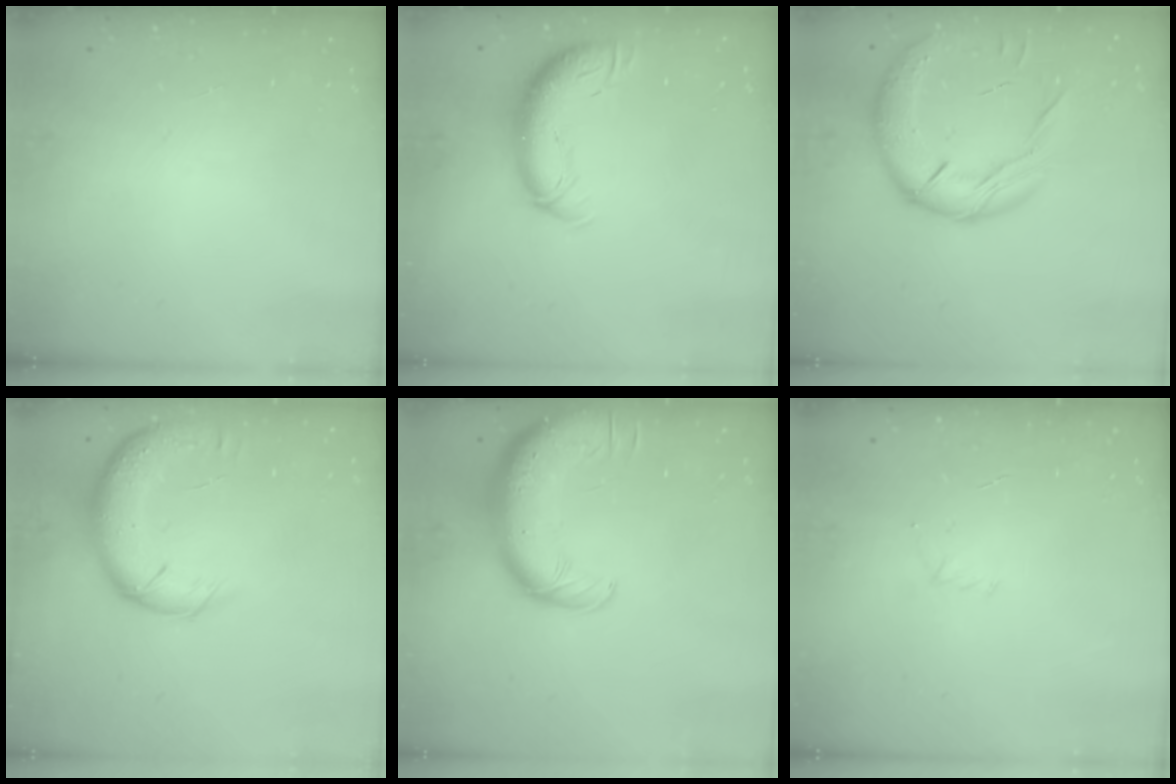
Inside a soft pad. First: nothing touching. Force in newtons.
{"total": 11.5, "press": 11.2, "slide": 2.8}
{"total": 17.8, "press": 17.6, "slide": 2.9}
{"total": 14.1, "press": 13.5, "slide": 3.8}
{"total": 13.5, "press": 13.0, "slide": 3.6}
{"total": 2.9, "press": 2.8, "slide": 0.8}